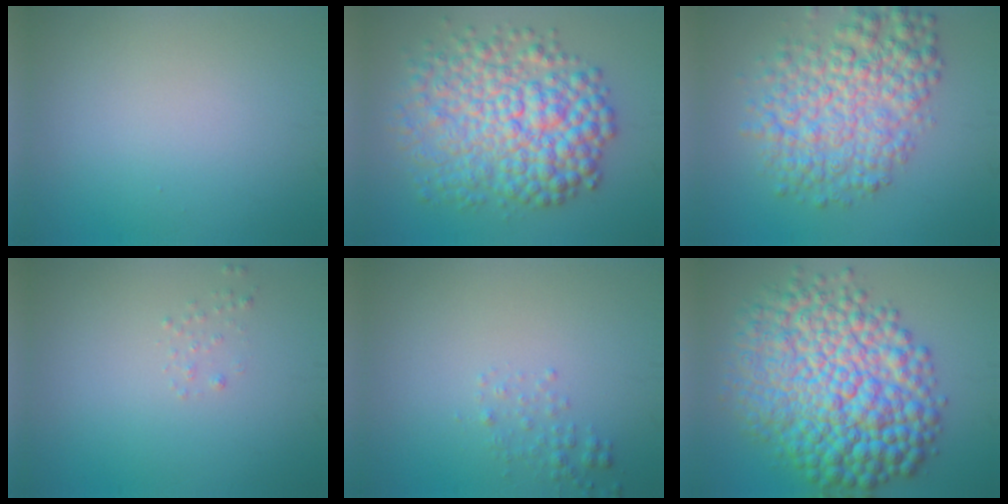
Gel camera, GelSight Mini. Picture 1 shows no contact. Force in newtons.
{"total": 9.3, "press": 9.3, "slide": 0.1}
{"total": 7.6, "press": 7.6, "slide": 0.2}
{"total": 0.6, "press": 0.6, "slide": 0.0}
{"total": 1.3, "press": 1.3, "slide": 0.1}
{"total": 13.6, "press": 13.6, "slide": 0.1}